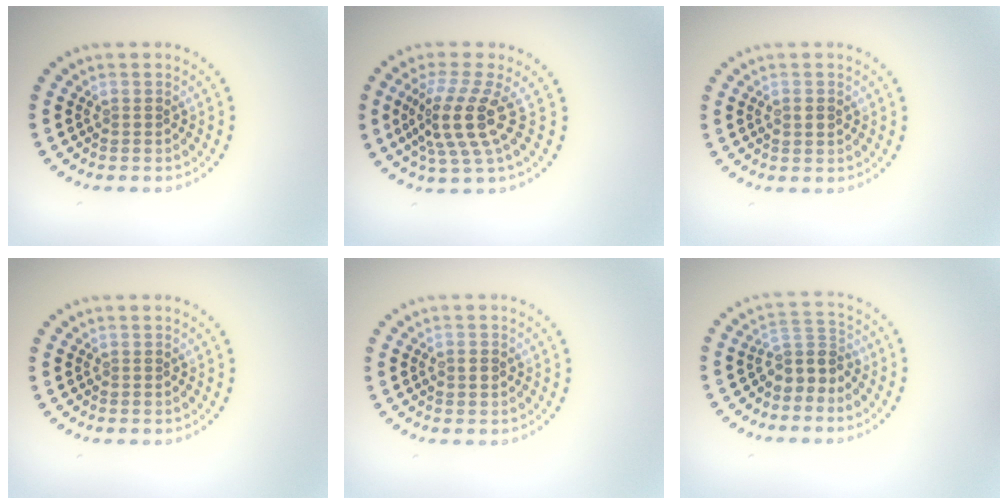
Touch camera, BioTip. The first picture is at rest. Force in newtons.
{"total": 4.6, "press": 3.5, "slide": 3.0}
{"total": 1.5, "press": 1.5, "slide": 0.1}
{"total": 0.0}
{"total": 1.5, "press": 1.5, "slide": 0.1}
{"total": 2.9, "press": 2.1, "slide": 1.9}